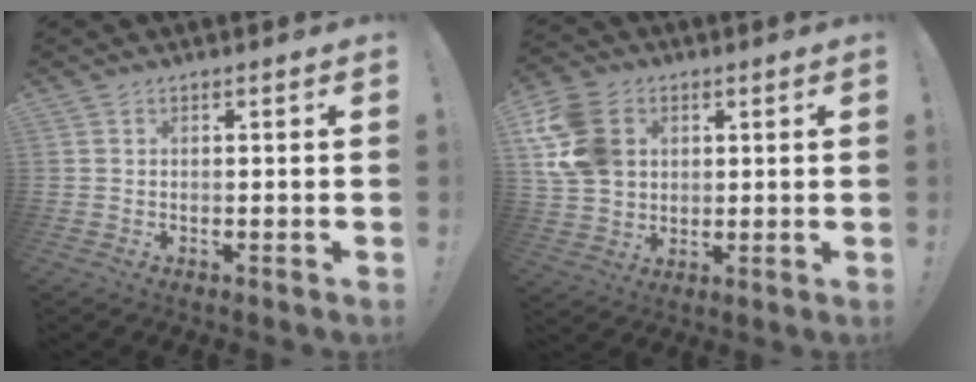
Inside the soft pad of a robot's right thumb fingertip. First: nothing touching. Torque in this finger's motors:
{"motor_torque": [0.98, 1.00, 1.07, 0.24, 0.09]}